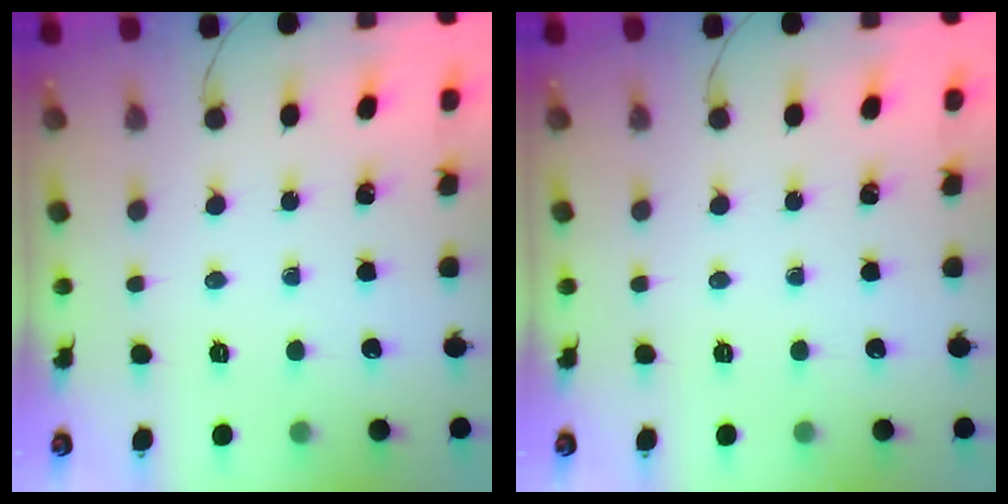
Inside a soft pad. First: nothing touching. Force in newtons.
{"total": 0.0}